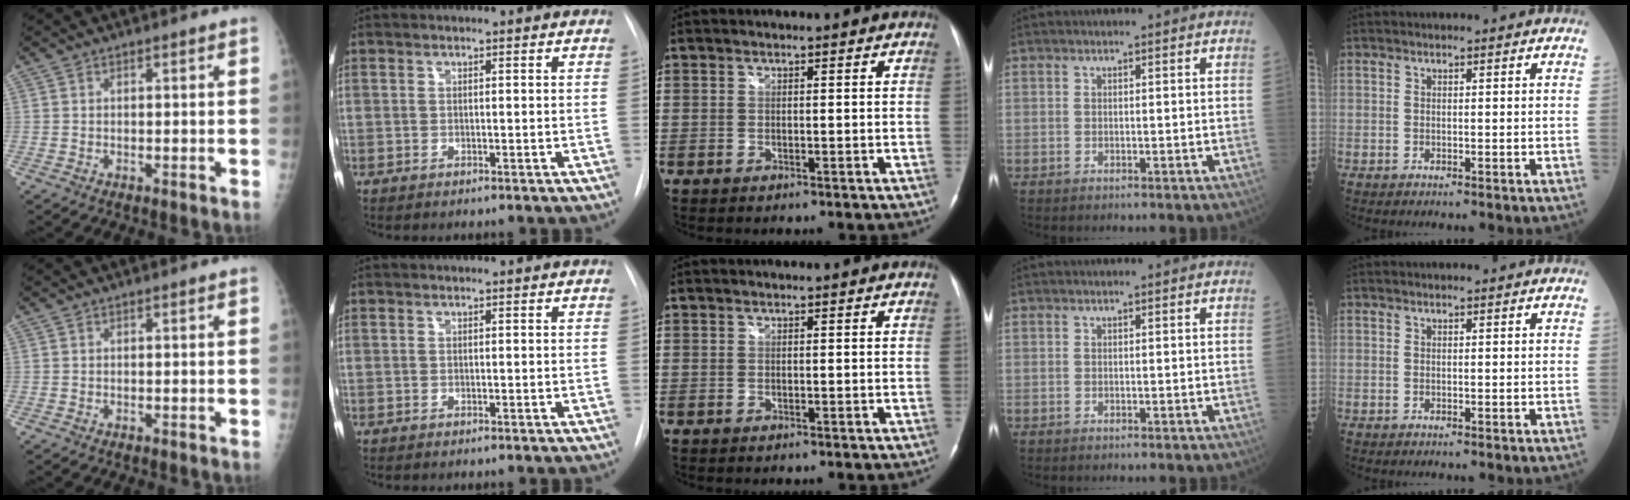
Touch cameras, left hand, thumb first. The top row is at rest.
{}